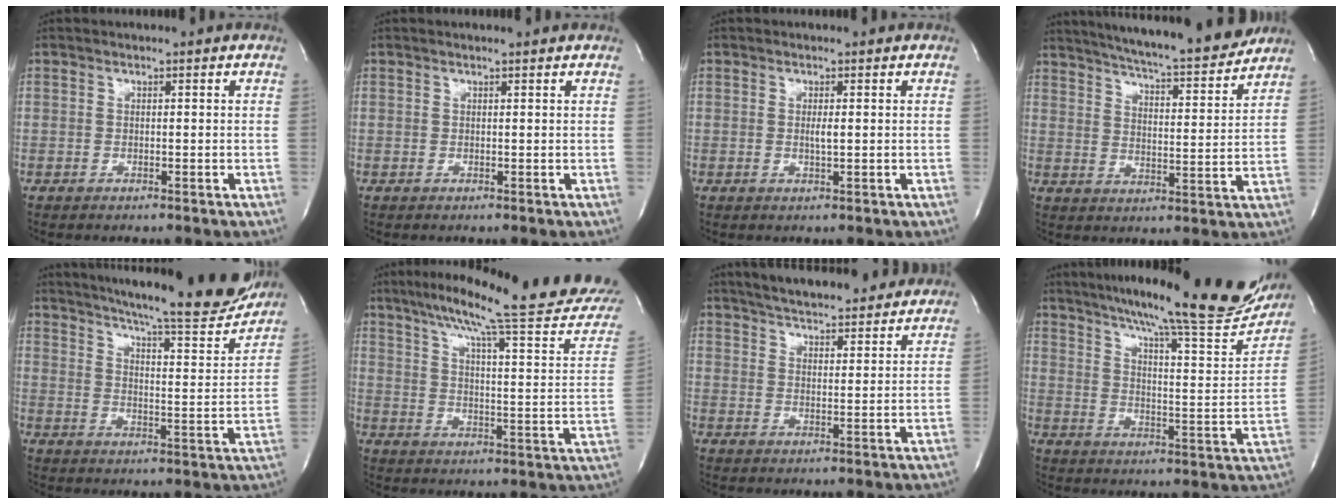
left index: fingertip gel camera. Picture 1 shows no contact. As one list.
[{"total": 1.0, "force": [0.9, -0.1, 0.3], "torque": [-0.011, 0.004, 0.013]}, {"total": 1.2, "force": [0.0, 0.1, 1.2], "torque": [-0.028, -0.004, 0.000]}, {"total": 18.5, "force": [16.9, 1.0, 7.5], "torque": [-0.121, -0.024, 0.234]}, {"total": 23.1, "force": [20.8, 1.9, 10.0], "torque": [-0.158, -0.057, 0.267]}, {"total": 25.6, "force": [22.0, 0.7, 13.1], "torque": [-0.200, -0.052, 0.291]}, {"total": 20.1, "force": [18.2, 3.6, 7.8], "torque": [-0.124, 0.018, 0.244]}, {"total": 26.5, "force": [22.9, 2.3, 13.0], "torque": [-0.201, -0.059, 0.299]}]